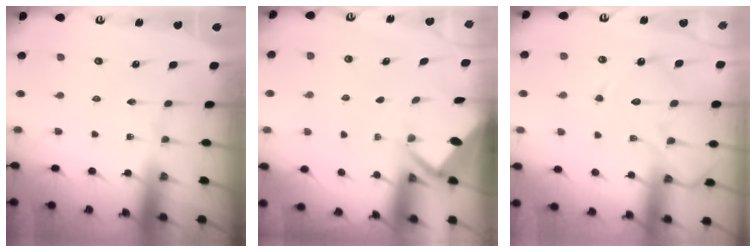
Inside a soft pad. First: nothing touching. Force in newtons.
{"total": 2.8, "press": 2.7, "slide": 0.3}
{"total": 14.0, "press": 13.9, "slide": 1.3}